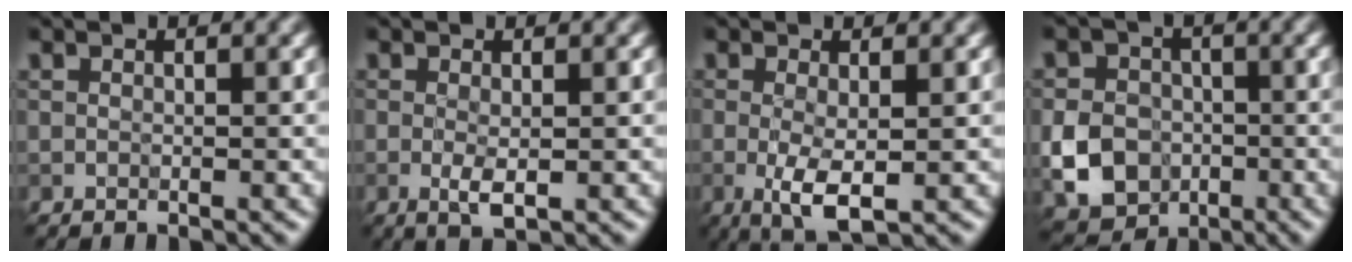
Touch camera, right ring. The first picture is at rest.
{"total": 1.8, "force": [-0.2, 0.5, 1.8], "torque": [-0.034, -0.007, -0.003]}
{"total": 3.5, "force": [-0.5, 0.9, 3.3], "torque": [-0.069, -0.012, -0.008]}
{"total": 5.6, "force": [-1.6, 4.7, 2.6], "torque": [-0.045, -0.003, -0.040]}